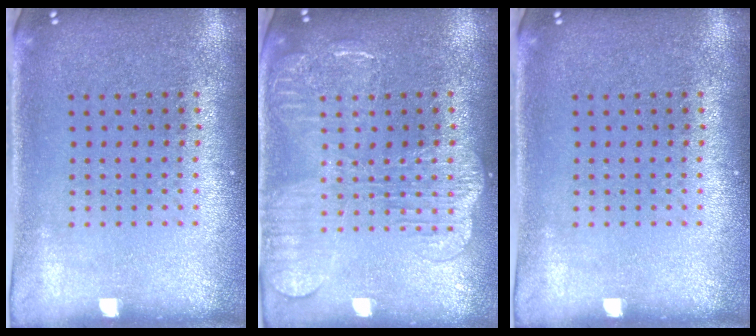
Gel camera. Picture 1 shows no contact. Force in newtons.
{"total": 2.2, "press": 2.1, "slide": 0.4}
{"total": 0.0}